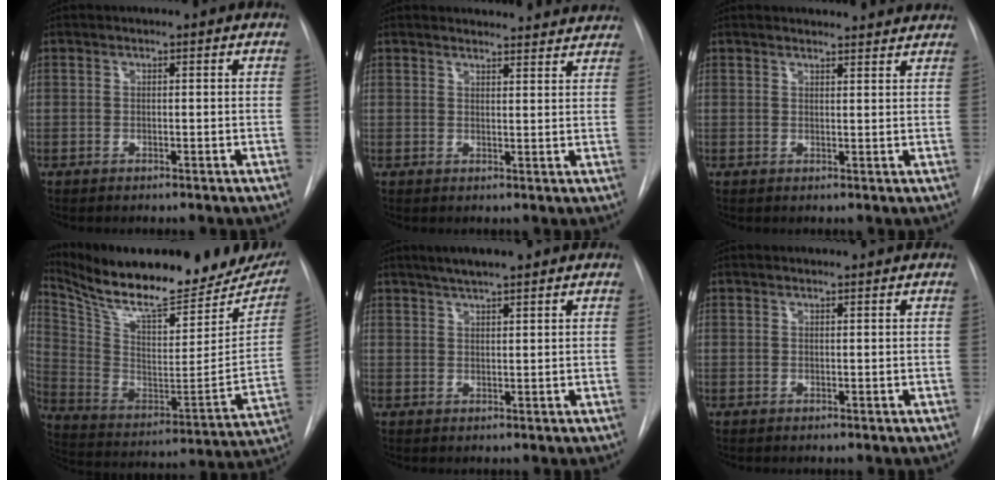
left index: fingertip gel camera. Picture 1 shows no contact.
{"total": 14.0, "force": [13.6, 2.6, 2.1], "torque": [-0.003, -0.003, 0.143]}
{"total": 9.8, "force": [9.5, 1.7, 1.6], "torque": [-0.003, 0.011, 0.093]}
{"total": 27.8, "force": [23.3, 6.9, 13.5], "torque": [-0.232, -0.038, 0.340]}
{"total": 5.4, "force": [4.3, 0.6, 3.3], "torque": [-0.054, 0.020, 0.071]}
{"total": 1.8, "force": [1.8, 0.2, 0.2], "torque": [-0.012, 0.015, 0.024]}